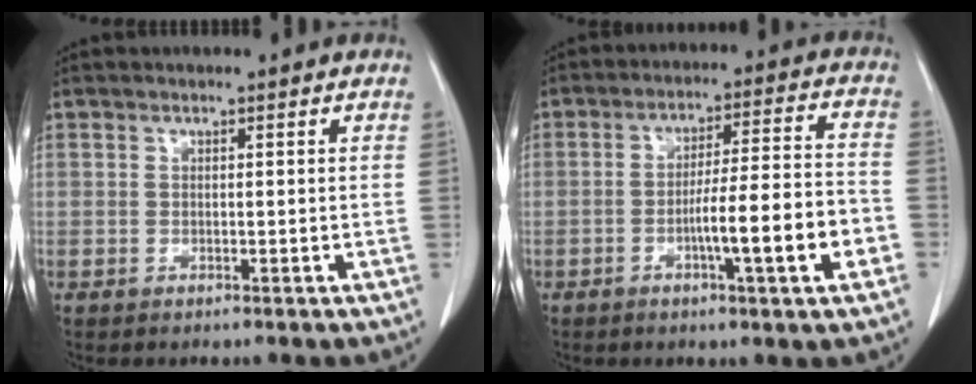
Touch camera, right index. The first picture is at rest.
{"total": 11.5, "force": [-3.8, 0.3, 10.9], "torque": [-0.167, 0.006, -0.055]}